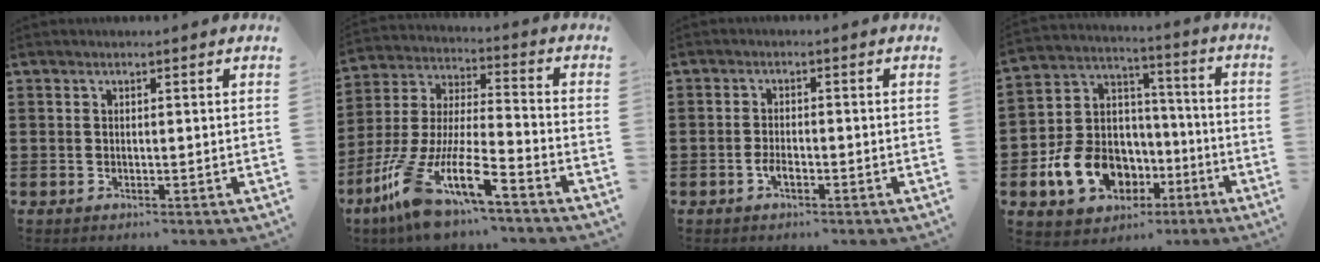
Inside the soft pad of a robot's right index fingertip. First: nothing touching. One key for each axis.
{"total": 13.4, "fx": -9.0, "fy": 2.2, "fz": 9.7, "tx": -0.221, "ty": -0.008, "tz": -0.177}
{"total": 2.2, "fx": -1.1, "fy": 0.7, "fz": 1.7, "tx": -0.038, "ty": -0.003, "tz": -0.023}
{"total": 12.8, "fx": -5.2, "fy": 9.9, "fz": 6.2, "tx": -0.155, "ty": 0.030, "tz": -0.086}